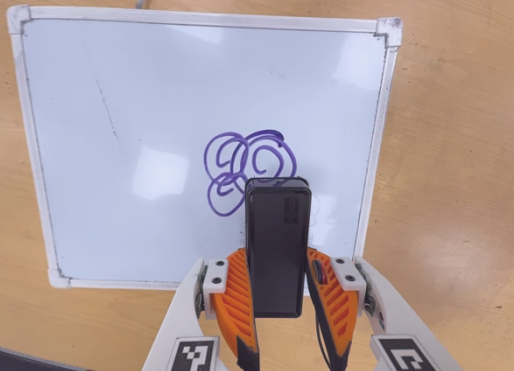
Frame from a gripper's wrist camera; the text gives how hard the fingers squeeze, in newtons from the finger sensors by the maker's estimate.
{"total": 4.2, "left": 2.8, "right": 5.5}